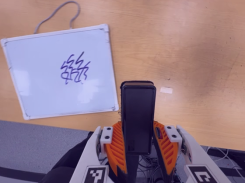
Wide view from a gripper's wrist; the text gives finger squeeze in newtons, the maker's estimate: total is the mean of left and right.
{"total": 5.4, "left": 3.6, "right": 7.2}